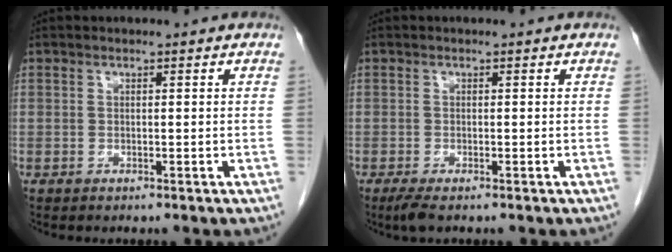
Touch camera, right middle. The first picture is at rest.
{"total": 1.9, "force": [-1.3, 0.3, 1.4], "torque": [-0.032, -0.007, -0.025]}